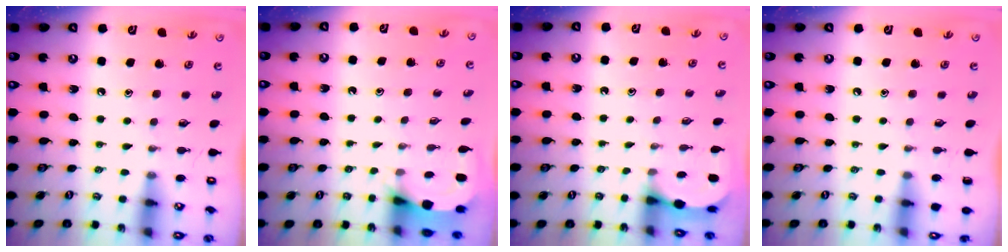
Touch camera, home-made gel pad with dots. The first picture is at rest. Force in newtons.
{"total": 3.5, "press": 3.4, "slide": 0.4}
{"total": 2.6, "press": 2.6, "slide": 0.2}
{"total": 0.0}